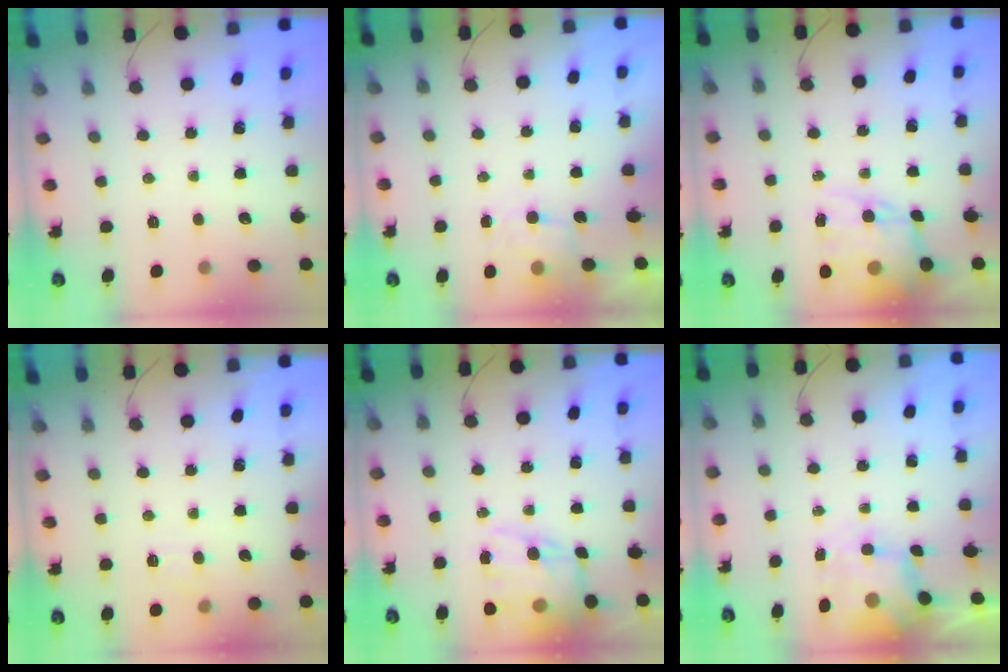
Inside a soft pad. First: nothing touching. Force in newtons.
{"total": 6.1, "press": 5.9, "slide": 1.4}
{"total": 12.5, "press": 12.0, "slide": 3.2}
{"total": 4.5, "press": 4.3, "slide": 1.3}
{"total": 14.8, "press": 14.4, "slide": 3.4}
{"total": 5.9, "press": 5.9, "slide": 1.1}